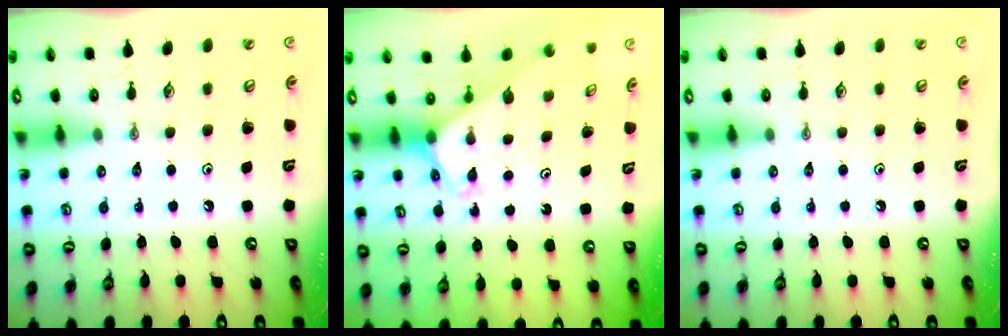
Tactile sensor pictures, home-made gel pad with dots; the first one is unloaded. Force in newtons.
{"total": 2.5, "press": 2.5, "slide": 0.2}
{"total": 0.0}